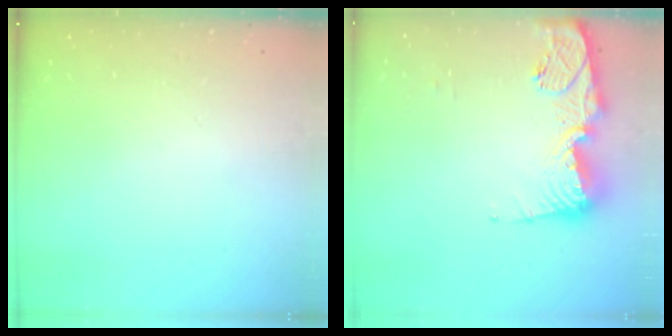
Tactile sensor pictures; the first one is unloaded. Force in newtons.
{"total": 14.0, "press": 13.9, "slide": 1.5}